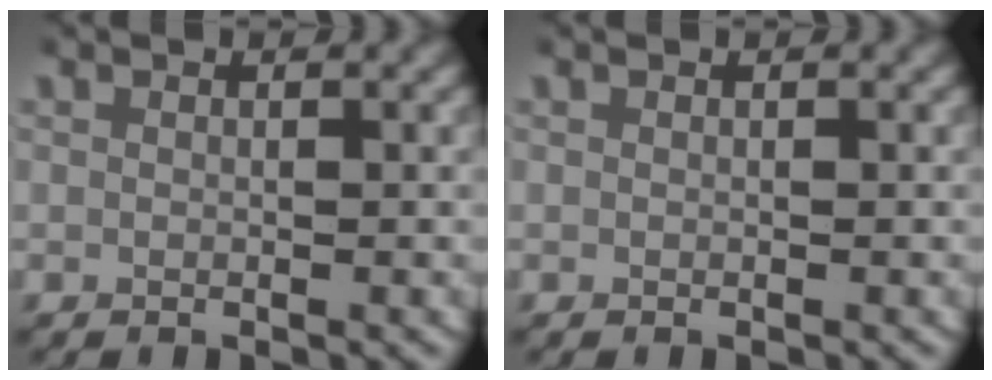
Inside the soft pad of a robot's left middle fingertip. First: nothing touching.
{"total": 0.0}